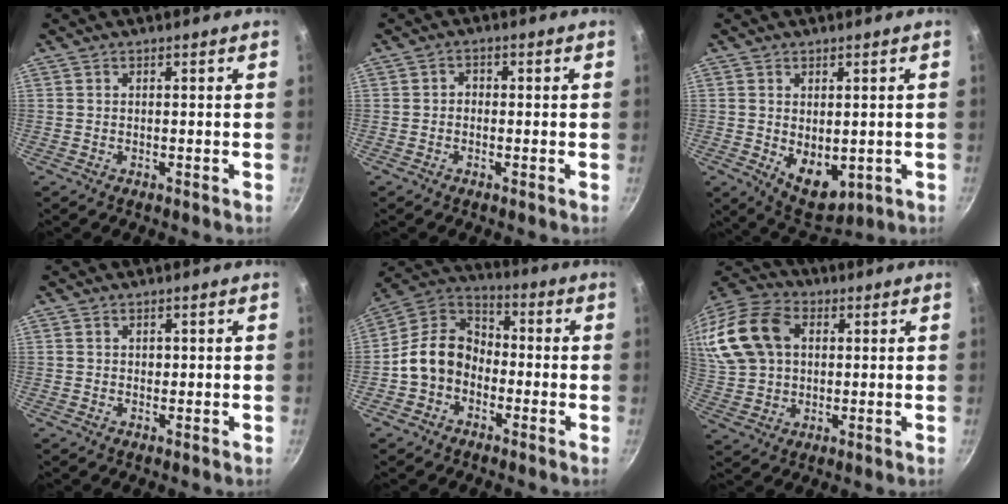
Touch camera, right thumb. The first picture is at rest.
{"total": 1.5, "force": [-0.5, 1.2, 0.7], "torque": [-0.007, 0.008, -0.011]}
{"total": 7.8, "force": [-0.4, 5.1, 6.0], "torque": [-0.071, -0.019, 0.013]}
{"total": 0.9, "force": [0.3, 0.8, 0.4], "torque": [-0.002, 0.003, 0.005]}
{"total": 11.6, "force": [-2.9, 9.1, 6.5], "torque": [-0.079, 0.050, -0.076]}
{"total": 23.1, "force": [6.1, 16.9, 14.5], "torque": [-0.329, 0.033, 0.108]}